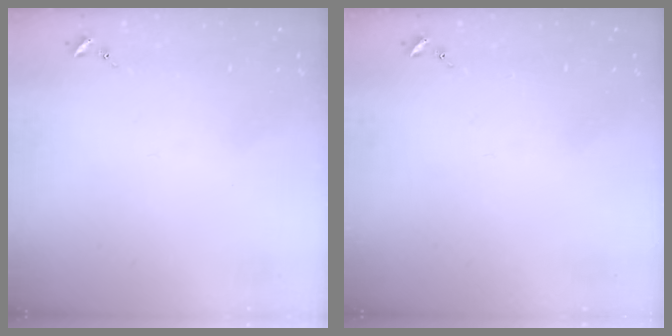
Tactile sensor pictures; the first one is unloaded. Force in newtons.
{"total": 0.0}